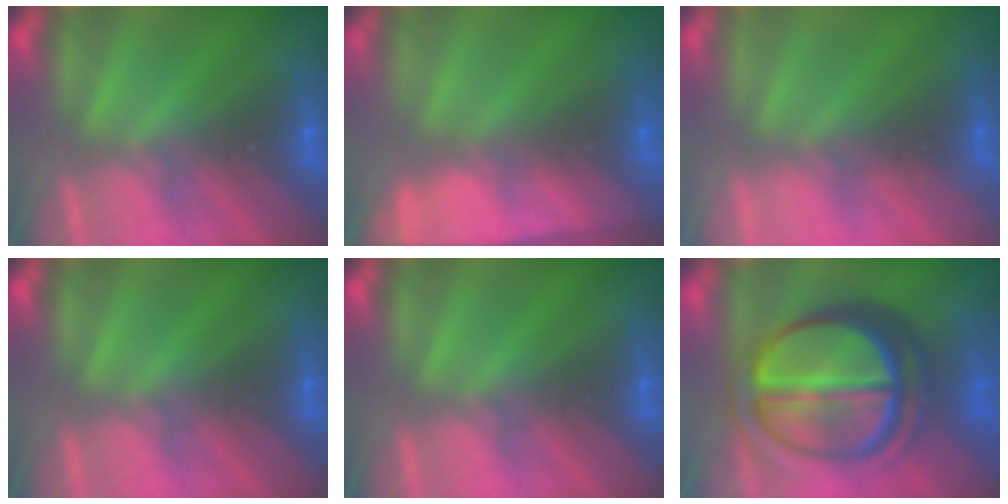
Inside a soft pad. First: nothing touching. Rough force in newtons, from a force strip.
{"total": 7.0}
{"total": 2.4}
{"total": 0.0}
{"total": 0.0}
{"total": 7.3}